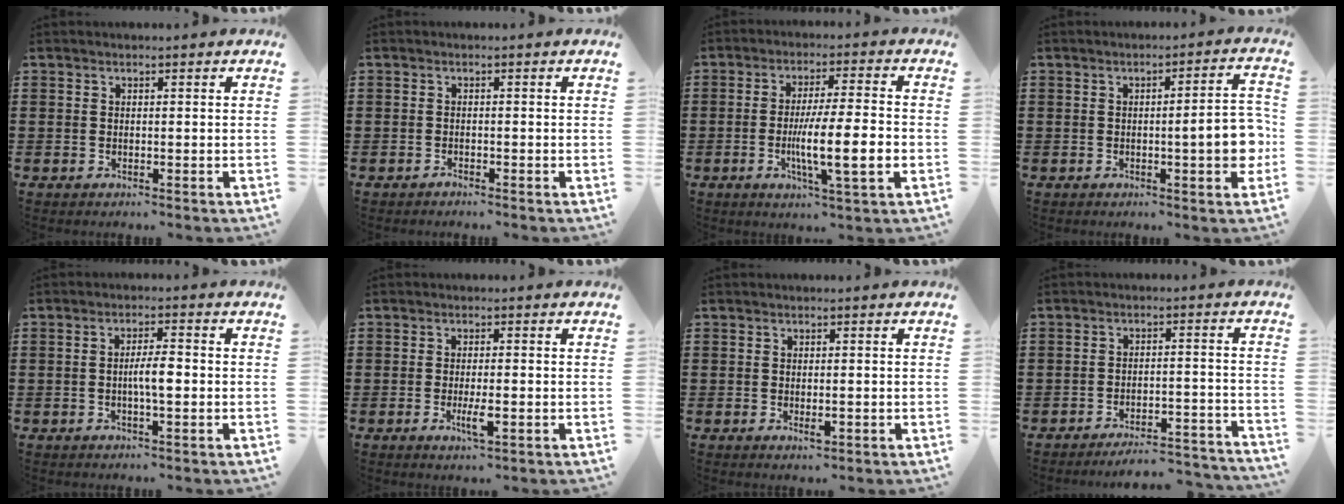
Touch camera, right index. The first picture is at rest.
{"total": 0.7, "force": [-0.7, 0.2, 0.1], "torque": [-0.004, 0.001, -0.015]}
{"total": 10.3, "force": [-2.3, 1.6, 9.9], "torque": [-0.169, -0.012, -0.042]}
{"total": 6.7, "force": [-0.8, 1.0, 6.6], "torque": [-0.087, -0.010, -0.019]}
{"total": 4.0, "force": [-0.5, 0.8, 3.9], "torque": [-0.076, 0.000, -0.012]}
{"total": 3.8, "force": [-1.2, 0.8, 3.5], "torque": [-0.072, -0.007, -0.025]}
{"total": 1.5, "force": [-0.3, 0.5, 1.4], "torque": [-0.025, -0.002, -0.006]}
{"total": 4.5, "force": [-4.4, 0.2, 1.3], "torque": [-0.024, -0.003, -0.086]}